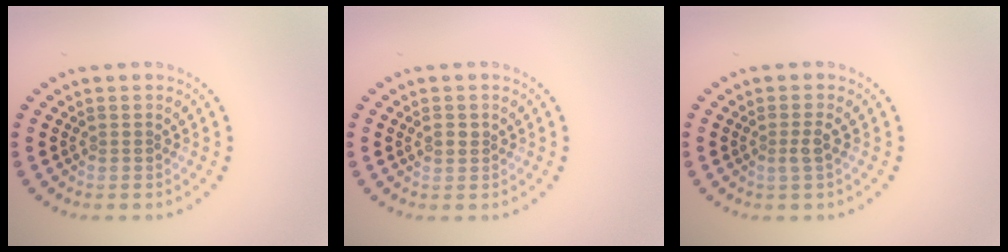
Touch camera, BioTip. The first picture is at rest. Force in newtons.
{"total": 0.6, "press": 0.6, "slide": 0.1}
{"total": 1.3, "press": 0.9, "slide": 0.9}